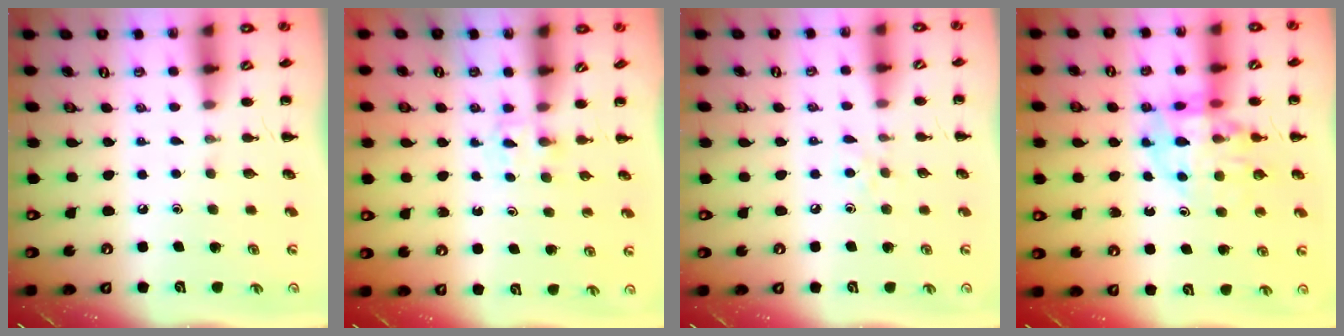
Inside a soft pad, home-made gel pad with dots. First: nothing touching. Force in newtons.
{"total": 2.3, "press": 2.1, "slide": 1.0}
{"total": 4.8, "press": 4.5, "slide": 1.7}
{"total": 12.3, "press": 11.8, "slide": 3.4}